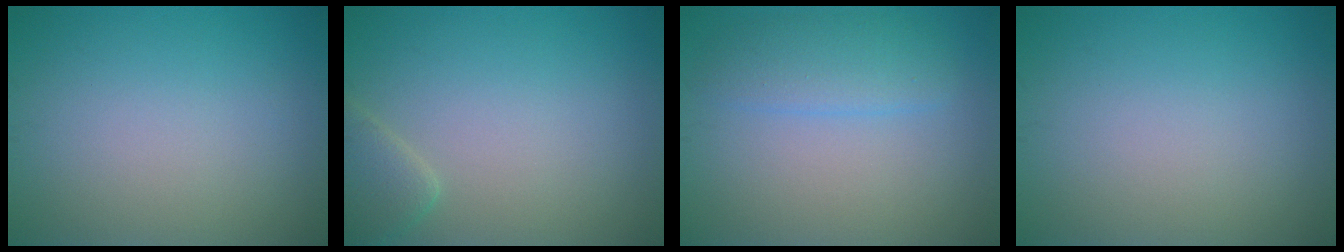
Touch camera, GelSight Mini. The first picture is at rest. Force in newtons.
{"total": 2.2, "press": 2.2, "slide": 0.1}
{"total": 2.9, "press": 2.9, "slide": 0.2}
{"total": 0.0}